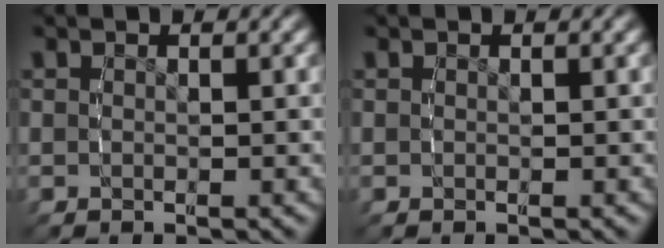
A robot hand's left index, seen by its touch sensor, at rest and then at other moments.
{"total": 0.0}